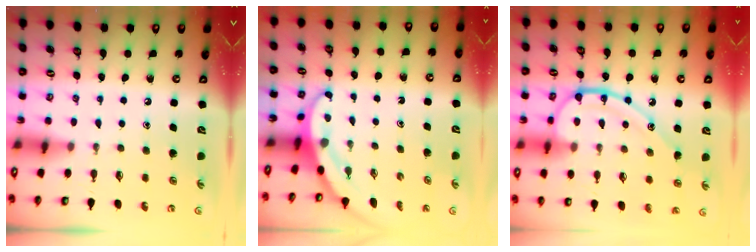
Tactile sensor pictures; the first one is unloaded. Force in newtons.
{"total": 3.0, "press": 3.0, "slide": 0.2}
{"total": 13.4, "press": 13.4, "slide": 0.8}